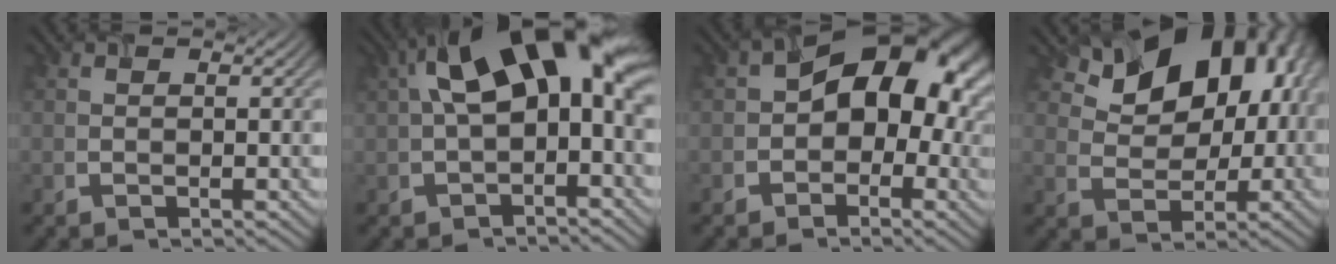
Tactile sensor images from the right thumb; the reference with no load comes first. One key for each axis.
{"total": 13.7, "fx": 3.1, "fy": 6.5, "fz": 11.7, "tx": -0.187, "ty": 0.017, "tz": 0.048}
{"total": 11.7, "fx": 0.6, "fy": 7.8, "fz": 8.6, "tx": -0.102, "ty": 0.017, "tz": -0.009}
{"total": 13.3, "fx": 5.7, "fy": 8.6, "fz": 8.3, "tx": -0.126, "ty": 0.008, "tz": 0.097}